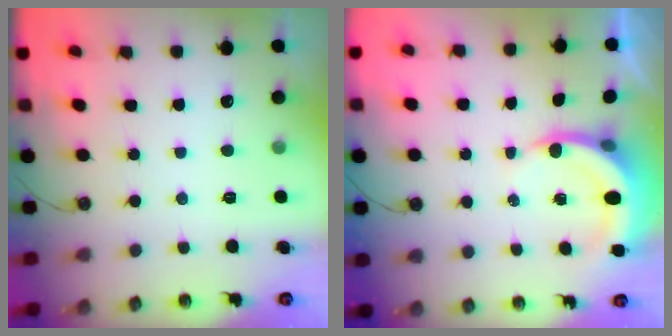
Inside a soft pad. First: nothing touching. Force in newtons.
{"total": 5.6, "press": 5.5, "slide": 0.6}